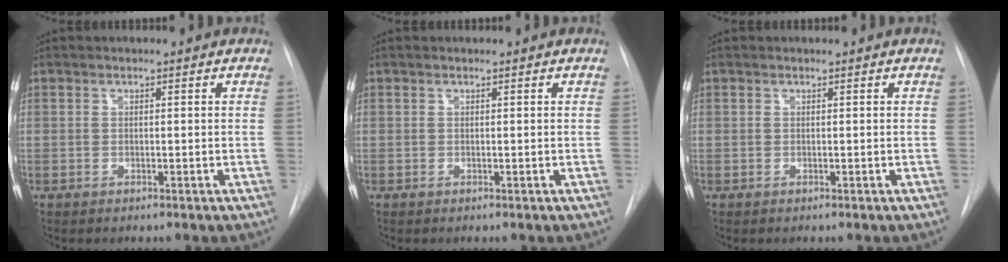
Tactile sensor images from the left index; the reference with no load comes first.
{"total": 0.0}
{"total": 0.0}